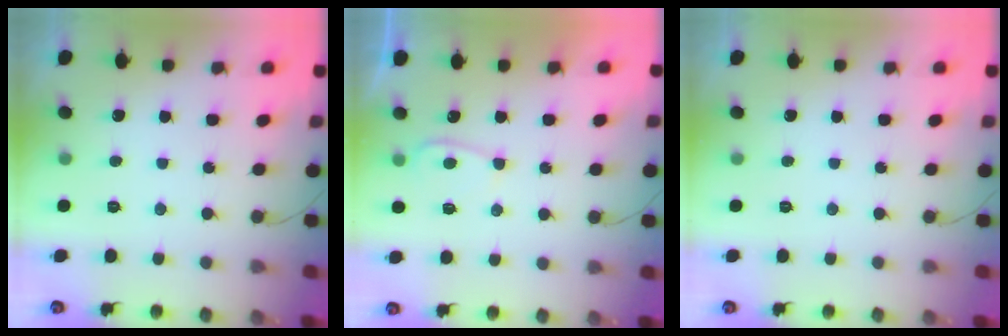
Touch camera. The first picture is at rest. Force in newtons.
{"total": 4.6, "press": 4.6, "slide": 0.5}
{"total": 0.0}